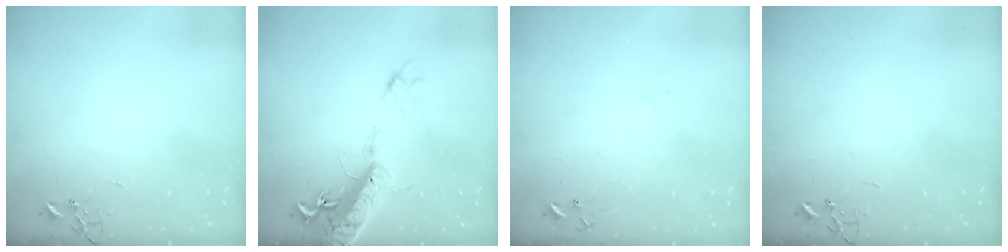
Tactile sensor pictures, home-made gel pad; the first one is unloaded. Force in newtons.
{"total": 17.9, "press": 17.4, "slide": 3.9}
{"total": 7.8, "press": 7.8, "slide": 0.7}
{"total": 0.0}